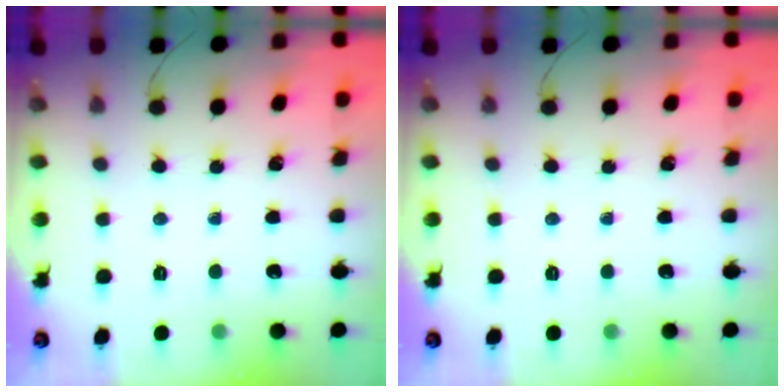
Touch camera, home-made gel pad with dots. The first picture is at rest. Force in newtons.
{"total": 0.0}